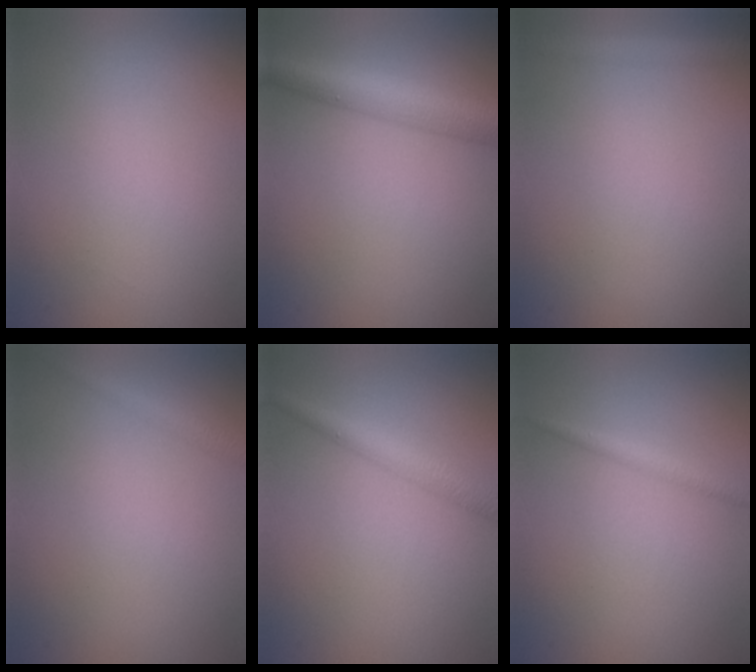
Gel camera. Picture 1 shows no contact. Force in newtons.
{"total": 5.2, "press": 5.2, "slide": 0.1}
{"total": 2.1, "press": 2.1, "slide": 0.1}
{"total": 1.3, "press": 1.3, "slide": 0.1}
{"total": 2.6, "press": 2.6, "slide": 0.1}
{"total": 1.3, "press": 1.3, "slide": 0.1}